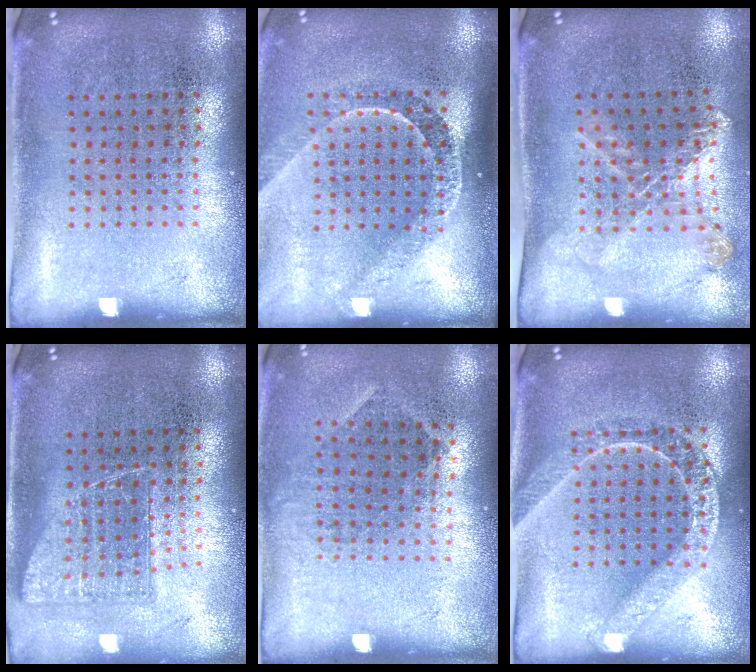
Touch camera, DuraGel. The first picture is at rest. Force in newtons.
{"total": 2.2, "press": 1.6, "slide": 1.4}
{"total": 1.3, "press": 1.2, "slide": 0.4}
{"total": 1.0, "press": 0.9, "slide": 0.5}
{"total": 0.9, "press": 0.8, "slide": 0.5}
{"total": 1.6, "press": 1.5, "slide": 0.4}